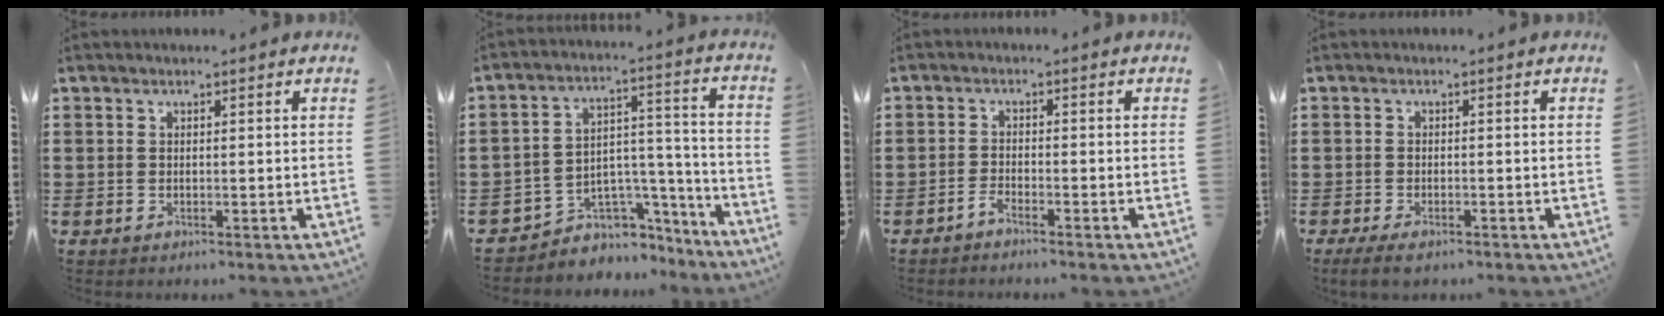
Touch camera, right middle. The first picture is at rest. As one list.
[{"total": 5.0, "force": [-4.0, 3.0, 0.4], "torque": [-0.018, 0.006, -0.078]}, {"total": 1.7, "force": [-1.5, 0.1, 0.8], "torque": [-0.016, 0.000, -0.029]}, {"total": 1.8, "force": [-1.3, 0.5, 1.2], "torque": [-0.036, -0.006, -0.029]}]